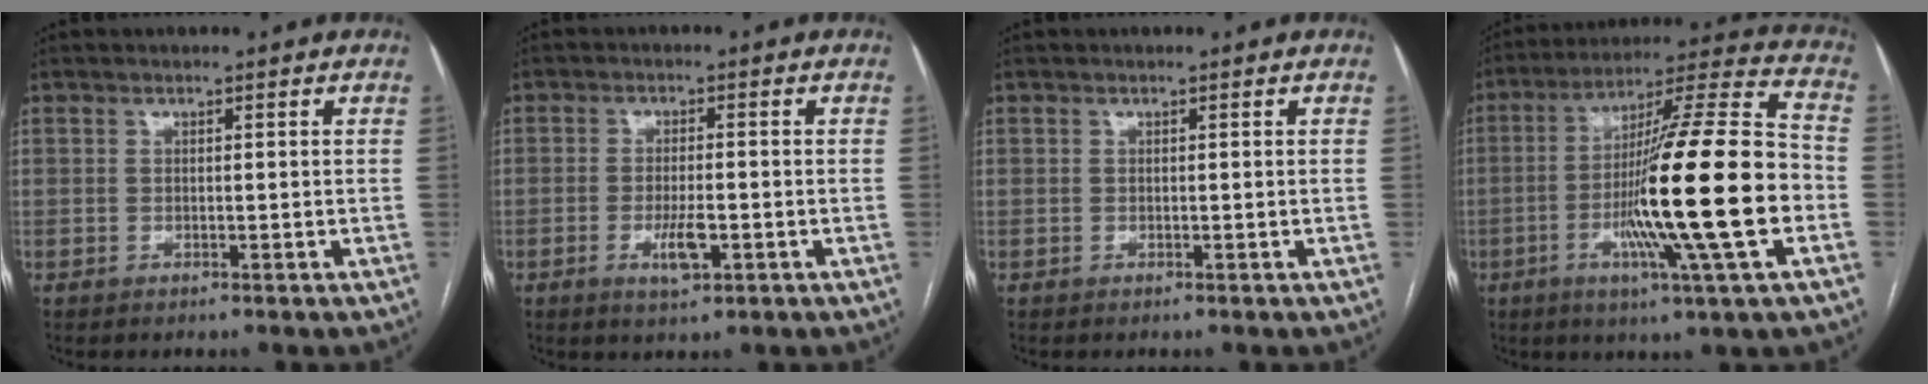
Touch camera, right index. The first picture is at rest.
{"total": 4.4, "force": [-1.6, 1.1, 3.9], "torque": [-0.075, -0.003, -0.023]}
{"total": 0.0}
{"total": 22.2, "force": [-5.0, -0.3, 21.6], "torque": [-0.359, -0.009, -0.095]}